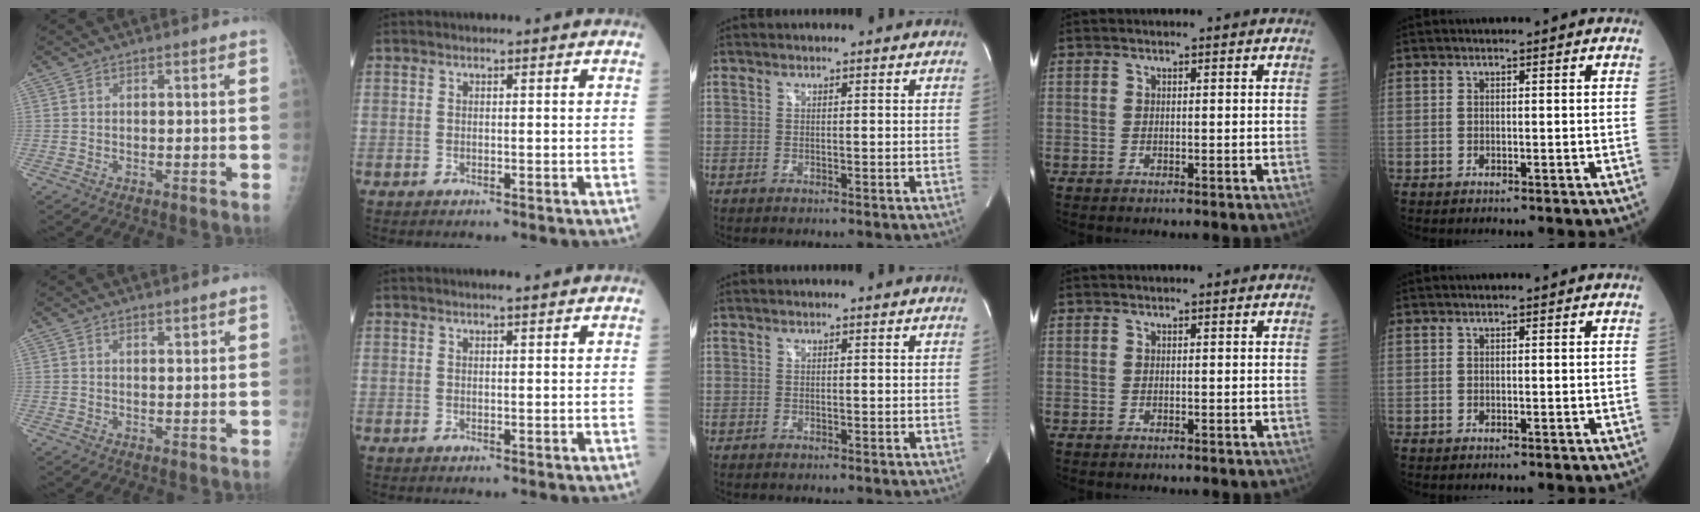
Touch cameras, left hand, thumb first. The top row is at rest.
{"thumb": {"total": 1.0, "force": [0.7, 0.4, 0.6], "torque": [-0.001, -0.003, 0.011]}, "index": {"total": 1.0, "force": [0.9, -0.1, 0.5], "torque": [-0.012, -0.002, 0.017]}}